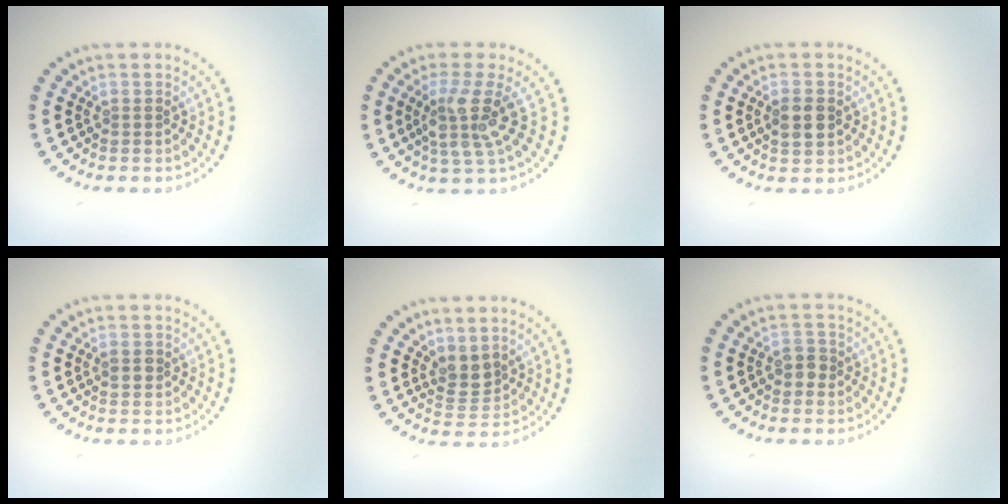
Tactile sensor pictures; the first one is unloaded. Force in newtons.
{"total": 3.7, "press": 2.9, "slide": 2.3}
{"total": 2.3, "press": 2.3, "slide": 0.1}
{"total": 1.2, "press": 1.2, "slide": 0.1}
{"total": 2.3, "press": 1.9, "slide": 1.3}
{"total": 1.6, "press": 1.5, "slide": 0.5}